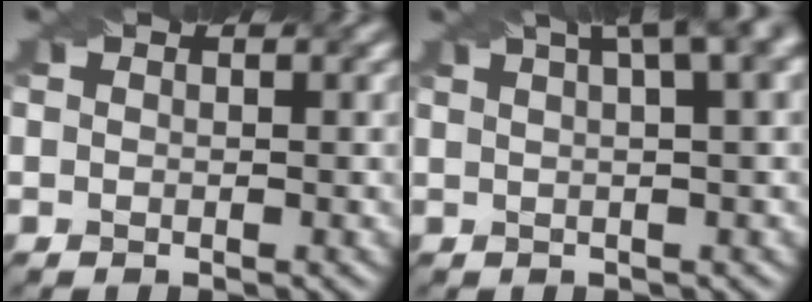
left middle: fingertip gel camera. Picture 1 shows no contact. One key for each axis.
{"total": 9.4, "fx": 5.0, "fy": 3.5, "fz": 7.1, "tx": -0.058, "ty": 0.056, "tz": 0.045}